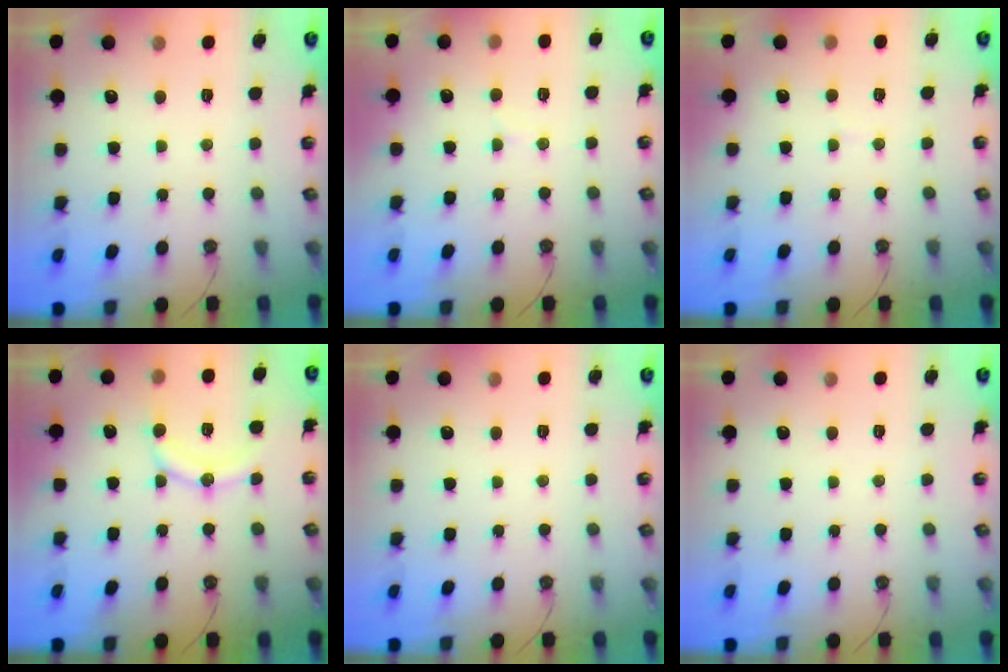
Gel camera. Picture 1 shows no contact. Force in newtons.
{"total": 4.0, "press": 3.9, "slide": 1.0}
{"total": 2.6, "press": 2.6, "slide": 0.2}
{"total": 12.0, "press": 11.7, "slide": 2.6}
{"total": 0.0}
{"total": 0.0}